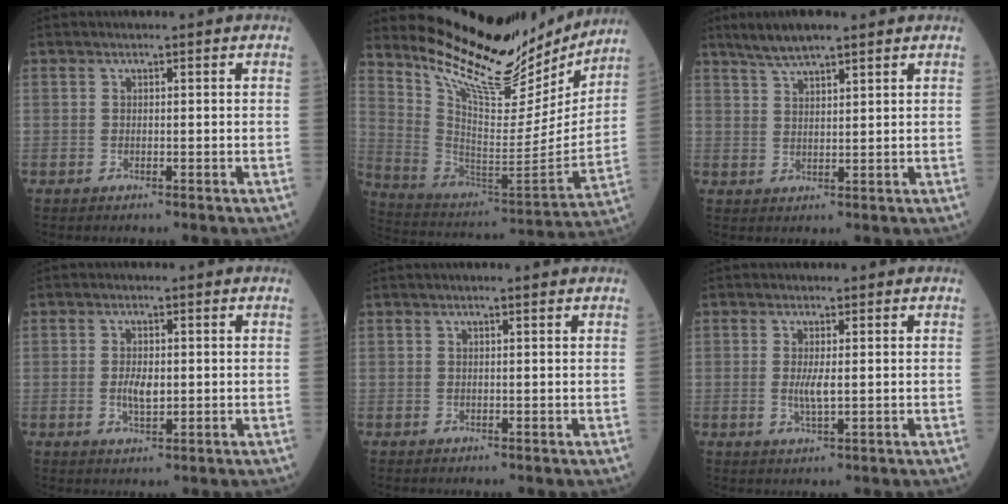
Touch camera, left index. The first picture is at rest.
{"total": 20.4, "force": [18.2, 5.2, 7.6], "torque": [-0.133, -0.042, 0.285]}
{"total": 5.5, "force": [4.4, 0.6, 3.3], "torque": [-0.070, 0.017, 0.083]}
{"total": 3.2, "force": [-0.2, 1.4, 2.9], "torque": [-0.060, -0.002, -0.001]}
{"total": 1.1, "force": [0.9, -0.1, 0.6], "torque": [-0.012, 0.008, 0.016]}
{"total": 2.6, "force": [0.1, 0.5, 2.6], "torque": [-0.057, -0.005, 0.004]}